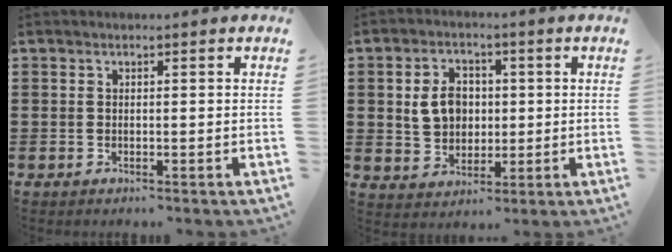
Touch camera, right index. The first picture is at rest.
{"total": 6.3, "force": [0.8, 5.0, 3.8], "torque": [-0.088, 0.010, 0.009]}